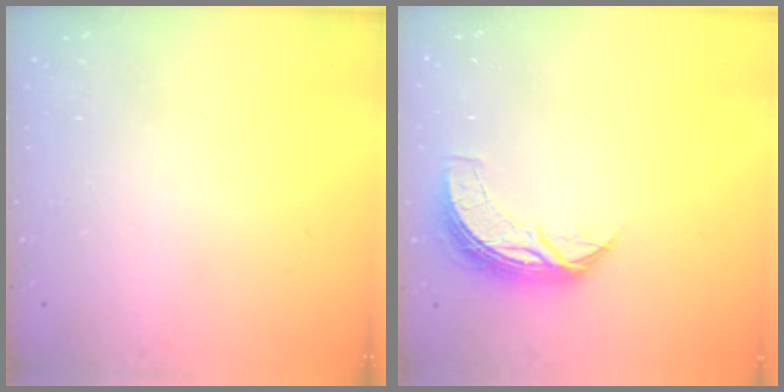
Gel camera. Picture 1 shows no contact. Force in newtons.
{"total": 7.5, "press": 7.5, "slide": 0.4}